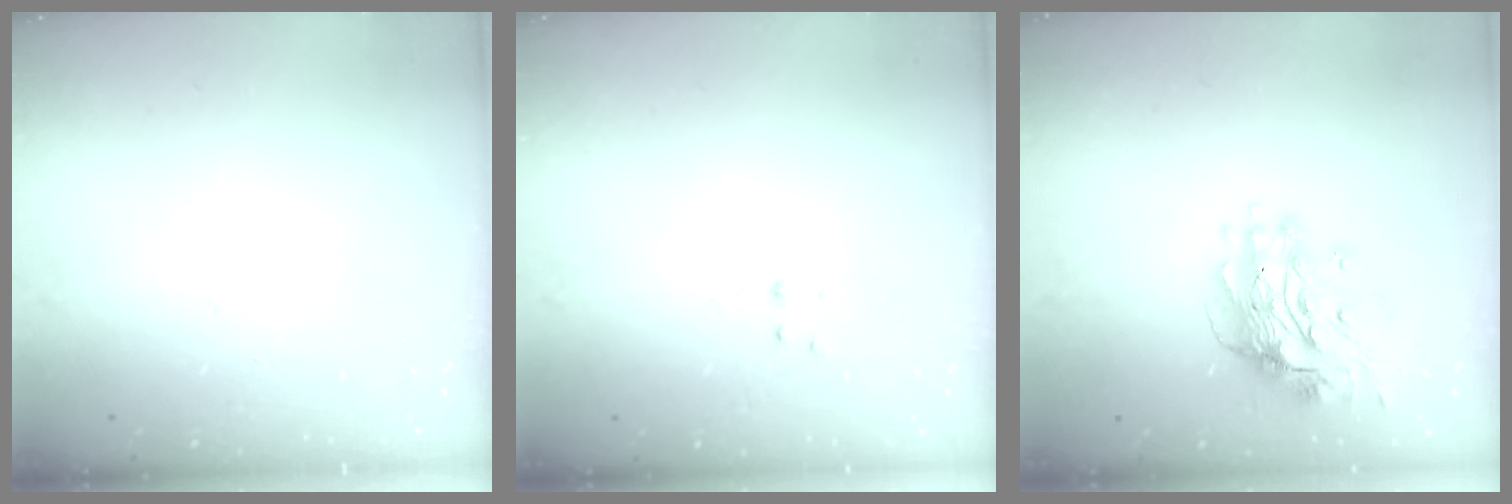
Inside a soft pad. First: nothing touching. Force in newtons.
{"total": 3.0, "press": 2.6, "slide": 1.5}
{"total": 17.5, "press": 17.4, "slide": 1.7}